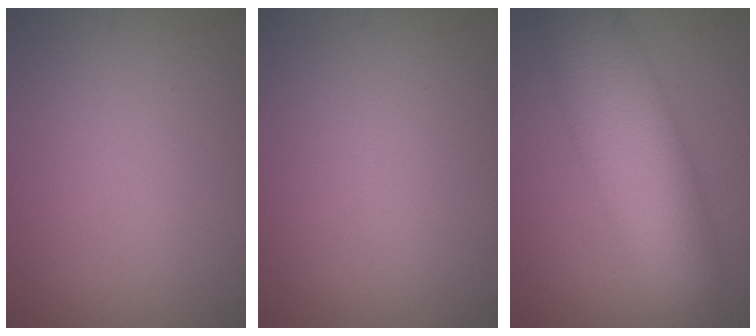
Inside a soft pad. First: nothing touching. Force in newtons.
{"total": 0.0}
{"total": 9.5, "press": 9.5, "slide": 0.3}